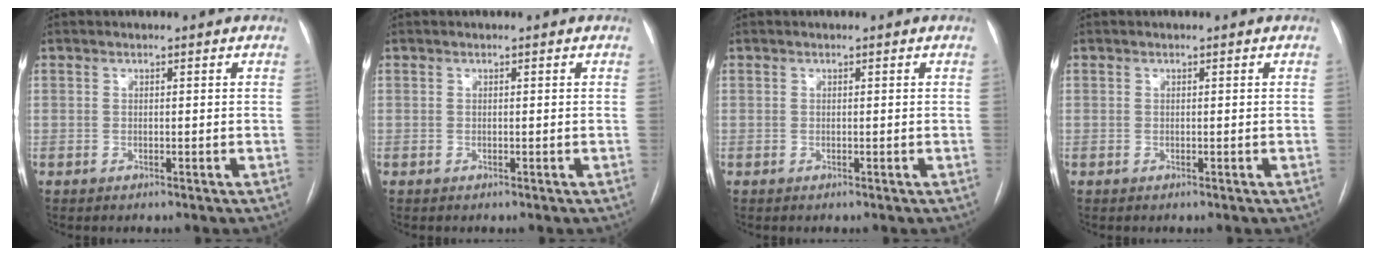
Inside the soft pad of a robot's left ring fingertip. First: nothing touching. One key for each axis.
{"total": 0.0}
{"total": 0.0}
{"total": 0.0}